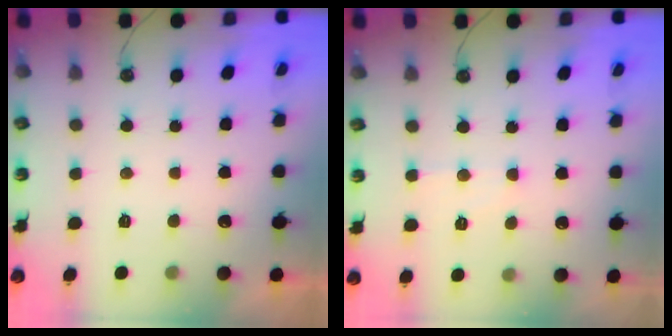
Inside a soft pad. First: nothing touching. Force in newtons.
{"total": 5.8, "press": 5.8, "slide": 0.4}